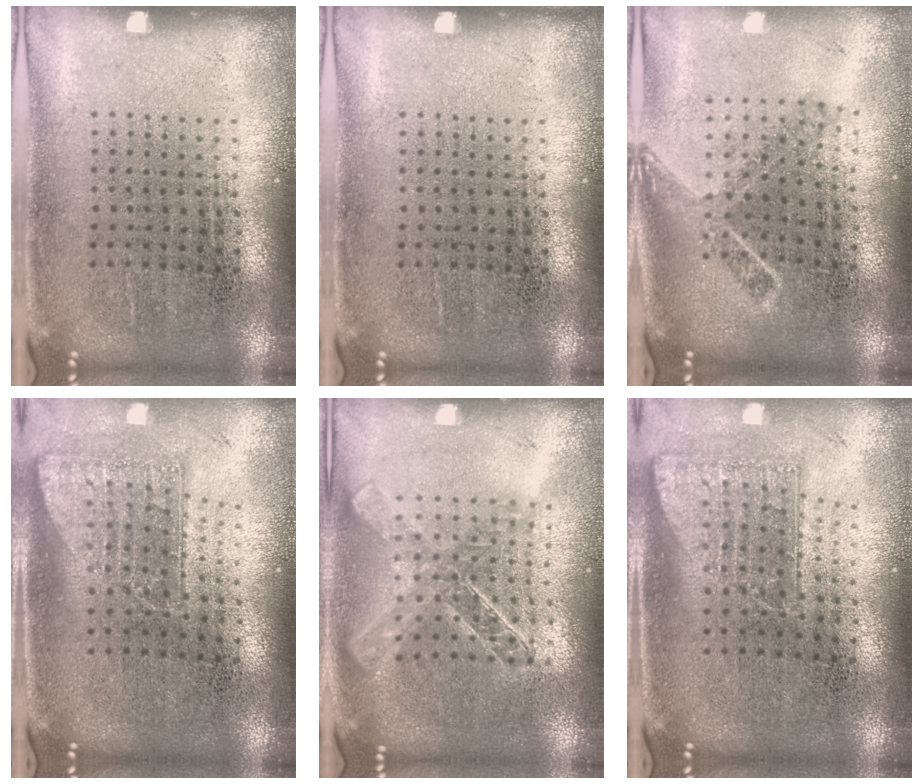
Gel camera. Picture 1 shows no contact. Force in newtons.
{"total": 0.0}
{"total": 1.8, "press": 1.3, "slide": 1.2}
{"total": 1.7, "press": 1.2, "slide": 1.1}
{"total": 1.8, "press": 1.6, "slide": 0.8}
{"total": 1.8, "press": 1.3, "slide": 1.2}